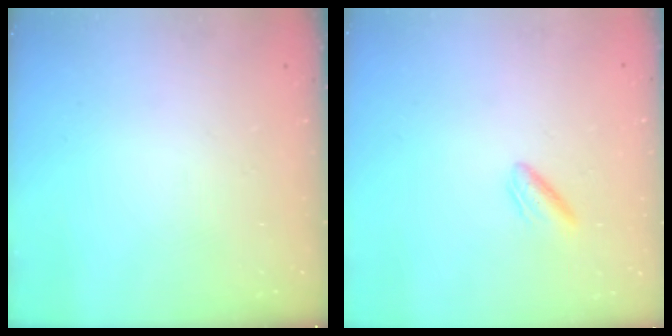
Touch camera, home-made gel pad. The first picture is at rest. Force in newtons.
{"total": 2.7, "press": 2.4, "slide": 1.2}